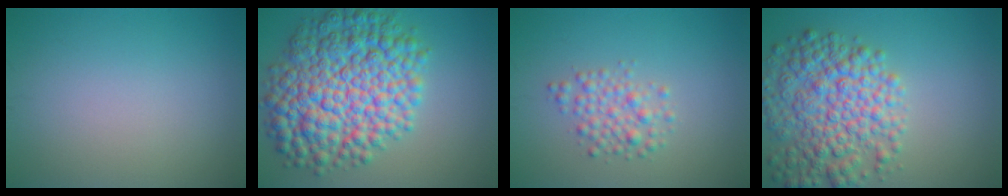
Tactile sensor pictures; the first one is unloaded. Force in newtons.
{"total": 12.2, "press": 12.2, "slide": 0.2}
{"total": 2.6, "press": 2.6, "slide": 0.1}
{"total": 8.0, "press": 8.0, "slide": 0.3}